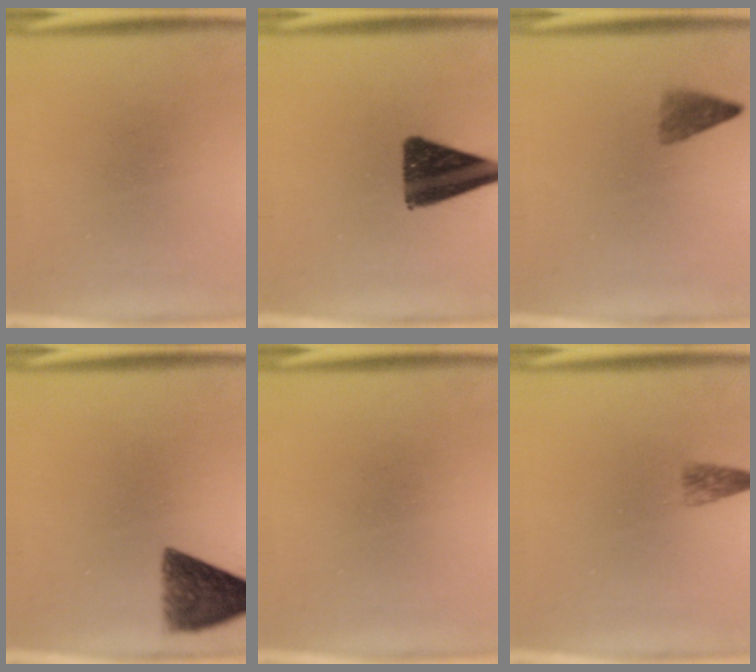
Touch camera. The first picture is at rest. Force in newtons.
{"total": 13.2}
{"total": 2.4}
{"total": 8.3}
{"total": 0.0}
{"total": 2.0}